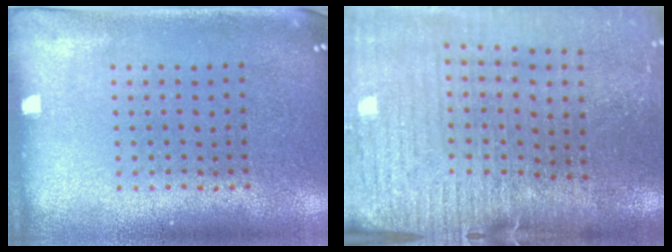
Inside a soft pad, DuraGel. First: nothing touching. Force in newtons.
{"total": 3.8, "press": 3.3, "slide": 1.9}